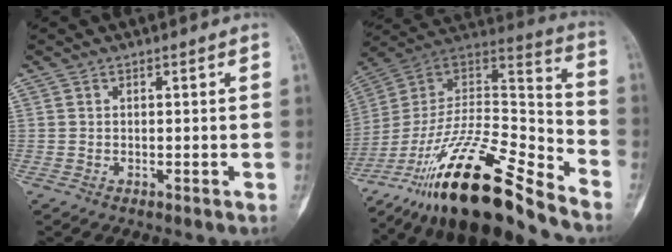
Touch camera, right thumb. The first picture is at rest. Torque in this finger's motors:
{"motor_torque": [1.22, 0.51, 1.58, -1.19, 0.54]}